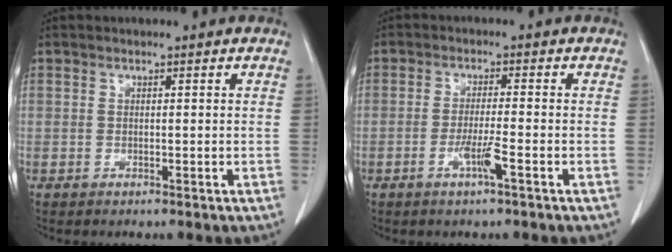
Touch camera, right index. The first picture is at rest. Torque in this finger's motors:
{"motor_torque": [0.67, -0.38, 0.27, 0.07]}